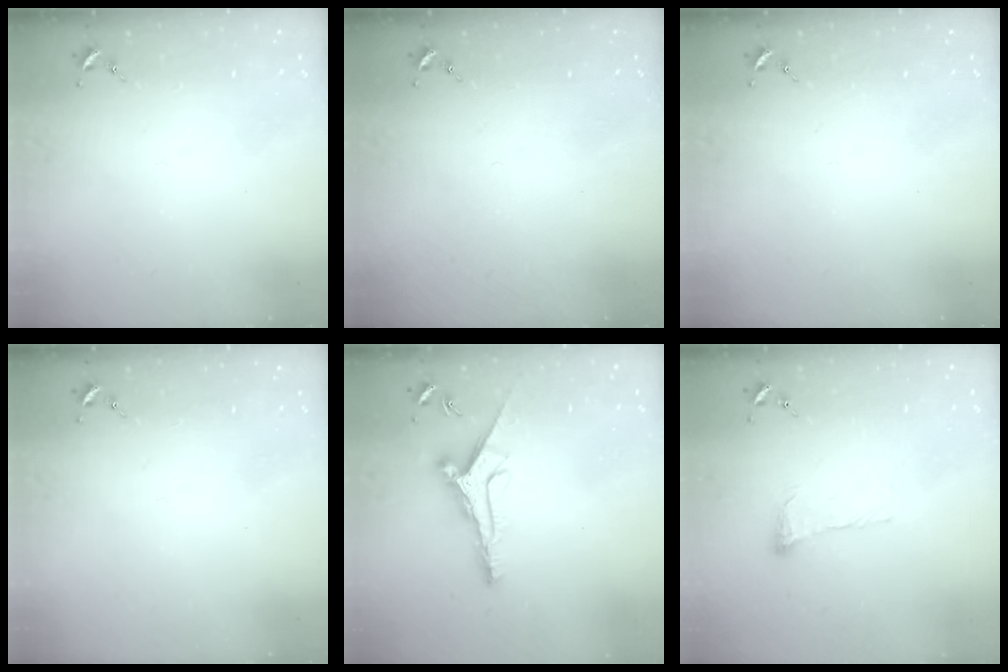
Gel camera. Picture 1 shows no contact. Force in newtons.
{"total": 0.0}
{"total": 0.0}
{"total": 0.0}
{"total": 10.5, "press": 10.5, "slide": 0.3}
{"total": 8.7, "press": 8.7, "slide": 0.3}